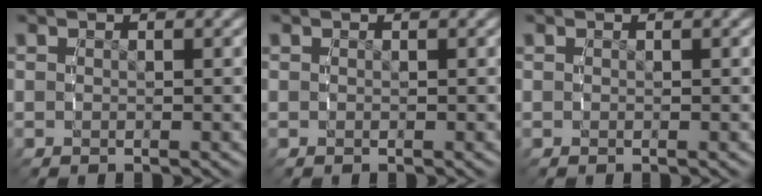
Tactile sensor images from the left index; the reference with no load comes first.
{"total": 0.0}
{"total": 0.0}